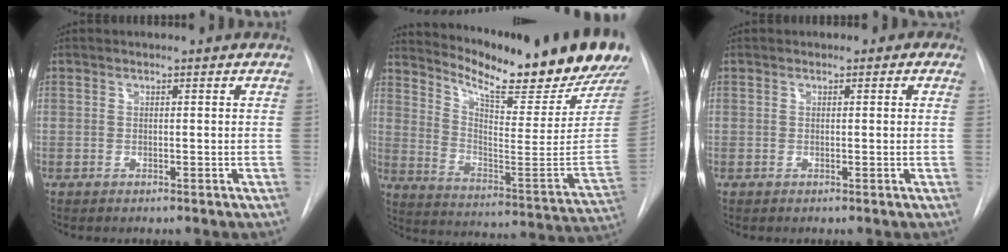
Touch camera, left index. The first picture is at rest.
{"total": 23.2, "force": [20.4, 1.5, 10.9], "torque": [-0.187, -0.096, 0.281]}
{"total": 1.1, "force": [0.4, 0.9, 0.4], "torque": [0.002, 0.006, 0.000]}